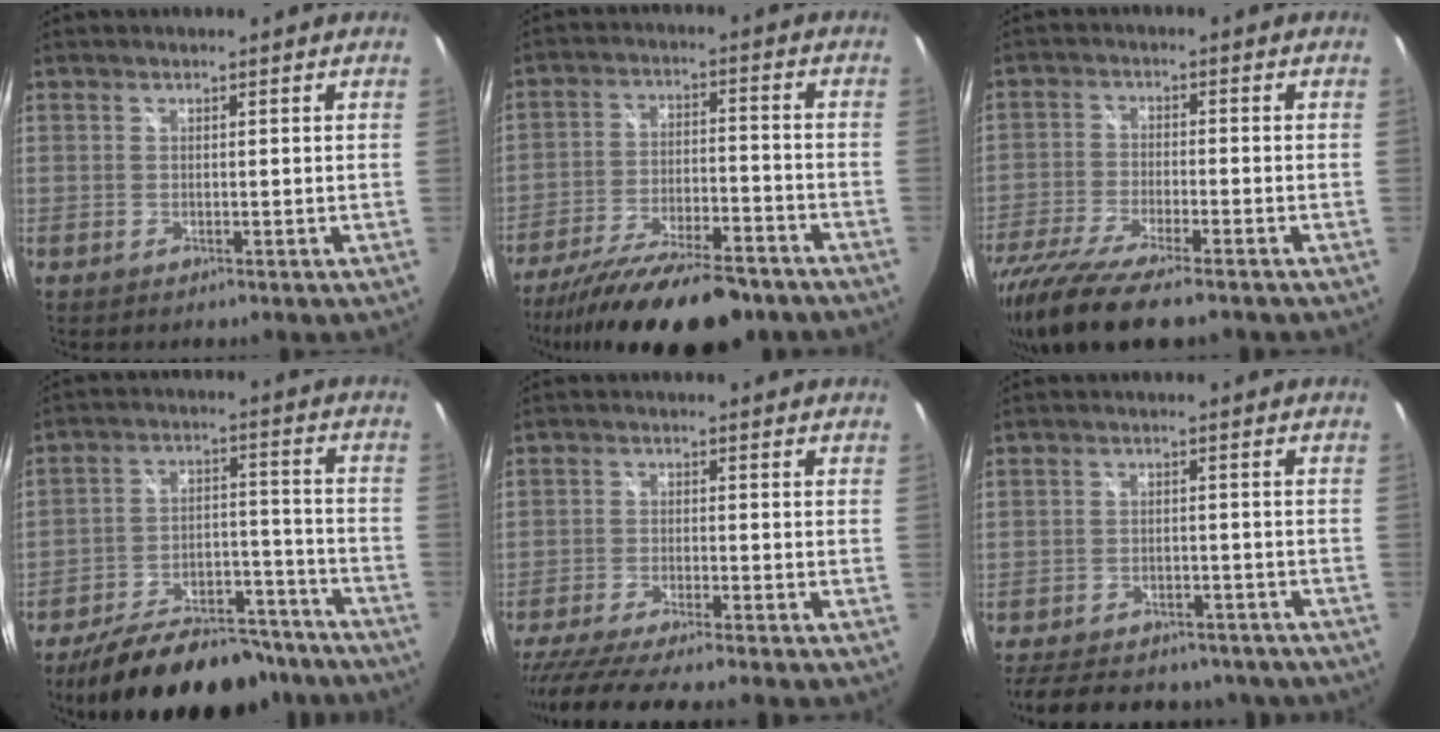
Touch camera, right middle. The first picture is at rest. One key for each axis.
{"total": 20.0, "fx": -16.1, "fy": 5.0, "fz": 10.8, "tx": -0.203, "ty": -0.045, "tz": -0.250}
{"total": 15.4, "fx": -11.9, "fy": 3.1, "fz": 9.2, "tx": -0.201, "ty": -0.057, "tz": -0.212}
{"total": 23.2, "fx": -18.9, "fy": 9.1, "fz": 9.9, "tx": -0.178, "ty": 0.016, "tz": -0.249}
{"total": 14.0, "fx": -12.3, "fy": 0.2, "fz": 6.7, "tx": -0.141, "ty": -0.036, "tz": -0.201}
{"total": 20.7, "fx": -17.2, "fy": 8.2, "fz": 8.2, "tx": -0.177, "ty": 0.004, "tz": -0.217}